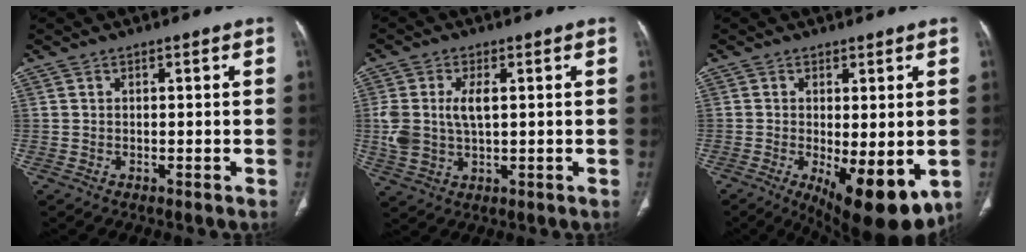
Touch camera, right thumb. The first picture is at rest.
{"total": 7.4, "force": [1.0, 4.1, 6.2], "torque": [-0.139, 0.004, 0.025]}
{"total": 13.4, "force": [-3.9, 4.9, 11.8], "torque": [-0.161, -0.026, -0.042]}